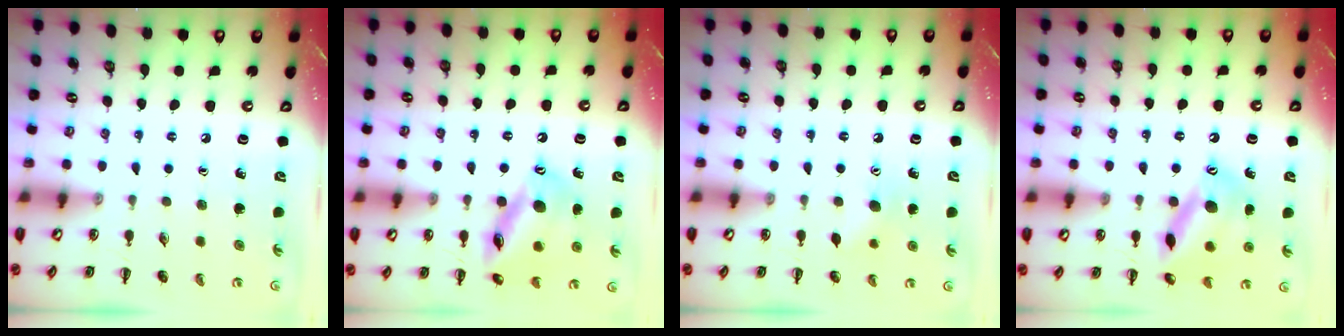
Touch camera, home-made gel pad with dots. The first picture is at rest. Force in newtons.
{"total": 16.0, "press": 15.8, "slide": 2.4}
{"total": 6.3, "press": 6.1, "slide": 1.4}
{"total": 16.1, "press": 16.0, "slide": 1.9}